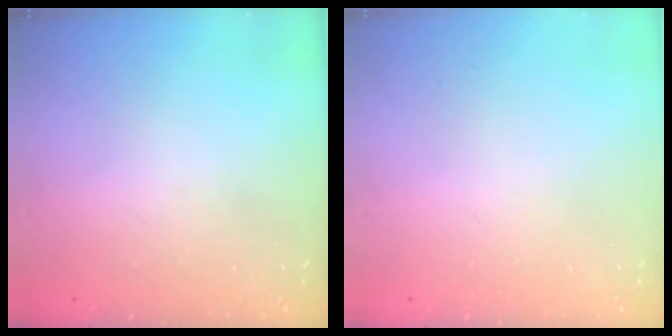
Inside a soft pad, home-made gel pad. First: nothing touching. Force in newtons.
{"total": 0.0}